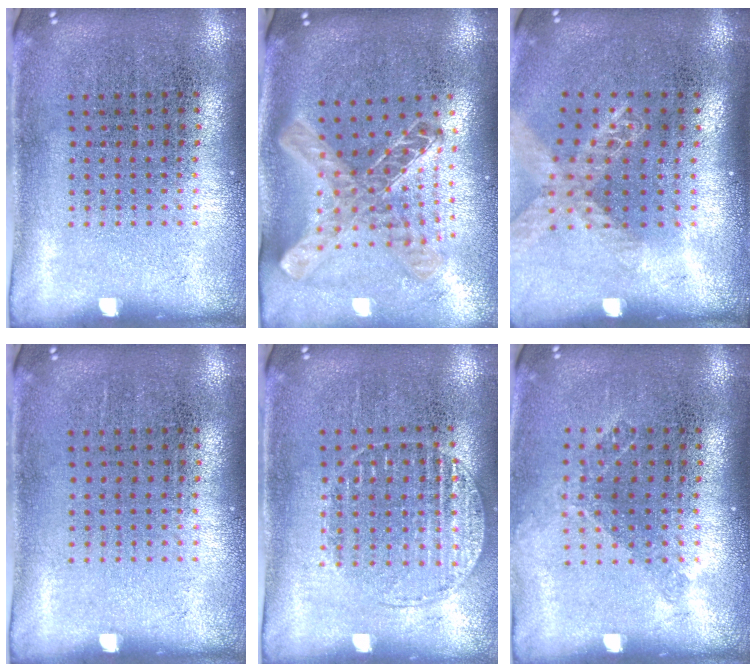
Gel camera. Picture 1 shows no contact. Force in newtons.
{"total": 1.5, "press": 1.3, "slide": 0.6}
{"total": 1.5, "press": 1.2, "slide": 0.8}
{"total": 0.0}
{"total": 1.2, "press": 1.1, "slide": 0.4}
{"total": 1.0, "press": 0.8, "slide": 0.6}